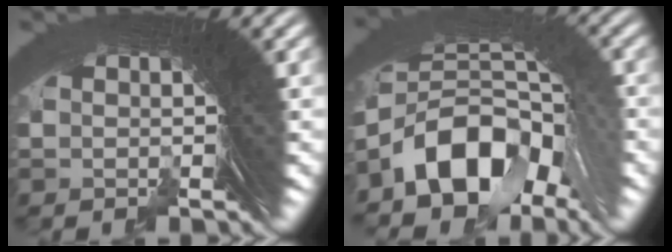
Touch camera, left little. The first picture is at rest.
{"total": 9.7, "force": [0.9, 5.0, 8.2], "torque": [-0.157, -0.001, 0.017]}